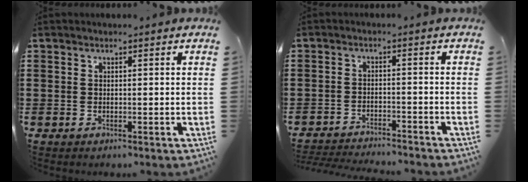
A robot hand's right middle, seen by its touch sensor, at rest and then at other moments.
{"total": 3.0, "force": [-3.0, 0.1, 0.2], "torque": [-0.007, 0.000, -0.064]}